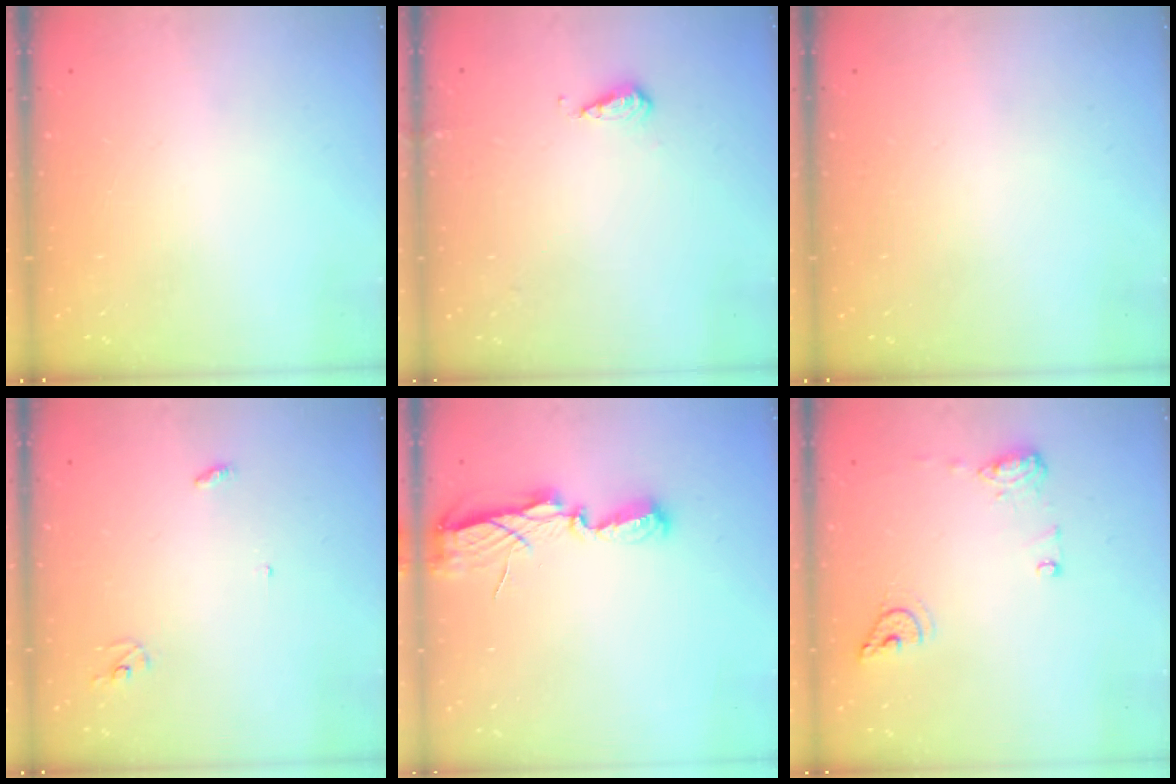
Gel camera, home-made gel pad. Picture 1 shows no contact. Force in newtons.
{"total": 3.7, "press": 3.6, "slide": 1.0}
{"total": 0.0}
{"total": 2.8, "press": 2.8, "slide": 0.2}
{"total": 7.1, "press": 7.1, "slide": 0.5}
{"total": 9.1, "press": 9.1, "slide": 1.1}